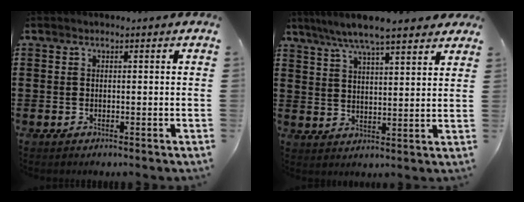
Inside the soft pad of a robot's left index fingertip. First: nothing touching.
{"total": 6.7, "force": [5.7, 0.6, 3.5], "torque": [-0.085, -0.013, 0.101]}